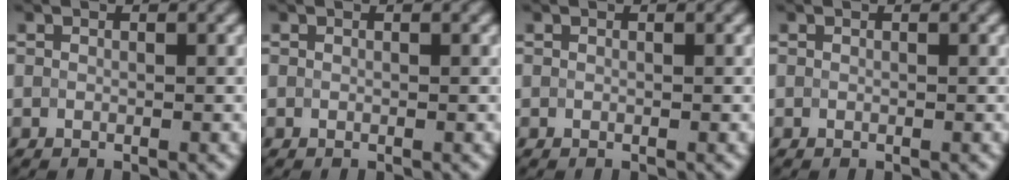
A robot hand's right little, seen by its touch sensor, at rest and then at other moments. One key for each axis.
{"total": 0.0}
{"total": 0.0}
{"total": 0.0}